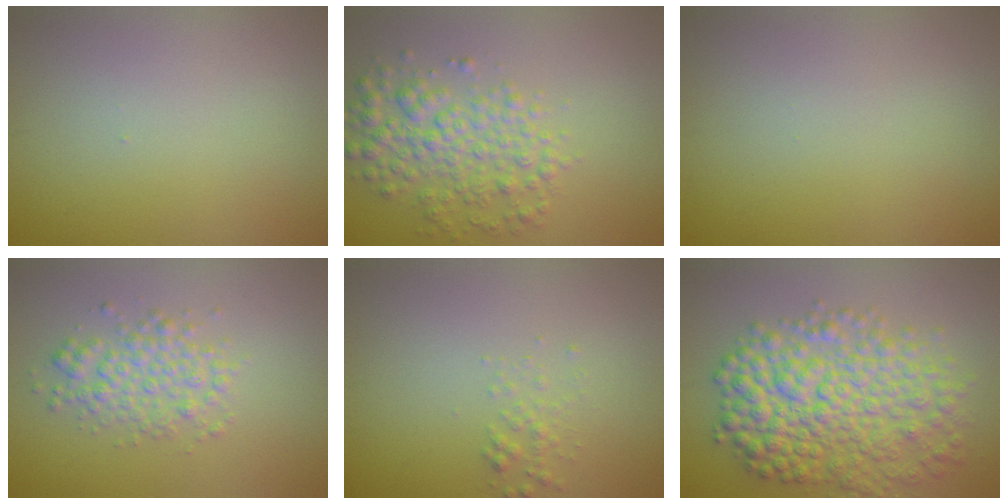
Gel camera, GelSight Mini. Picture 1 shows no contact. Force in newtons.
{"total": 4.6, "press": 4.6, "slide": 0.0}
{"total": 0.0}
{"total": 3.2, "press": 3.2, "slide": 0.1}
{"total": 1.1, "press": 1.1, "slide": 0.0}
{"total": 8.5, "press": 8.5, "slide": 0.1}